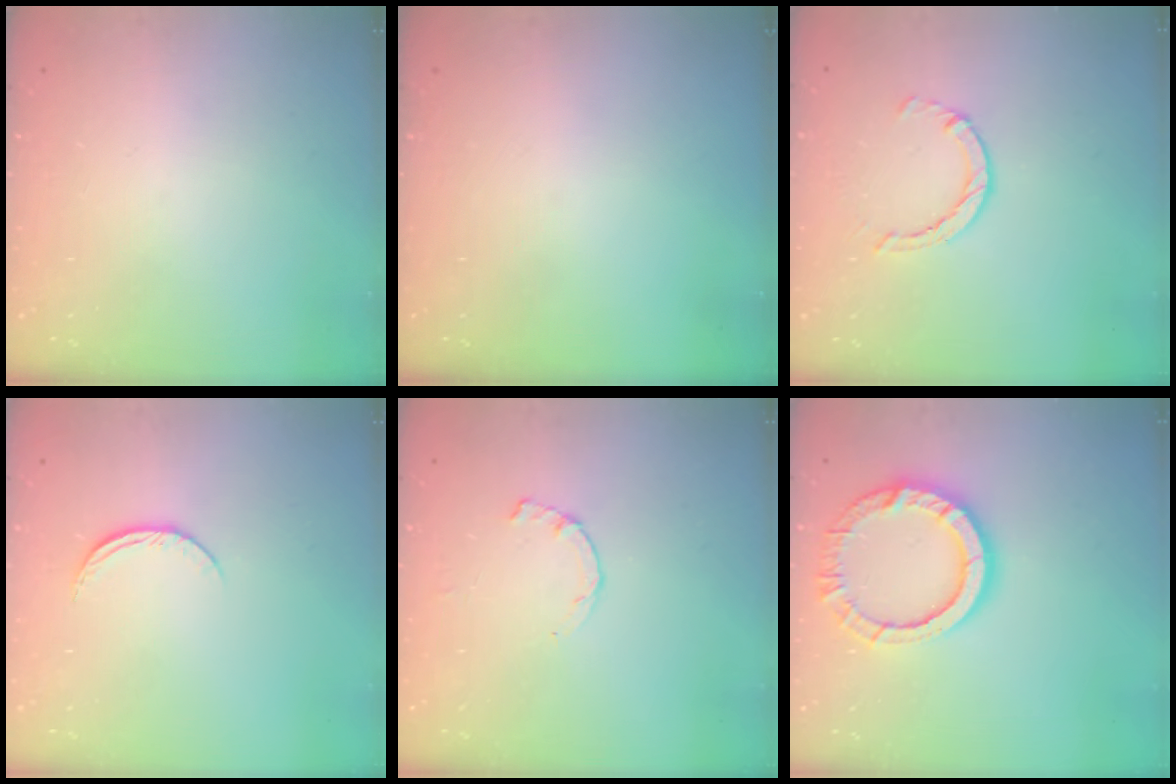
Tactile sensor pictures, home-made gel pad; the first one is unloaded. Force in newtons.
{"total": 0.0}
{"total": 2.5, "press": 2.4, "slide": 0.4}
{"total": 6.5, "press": 6.5, "slide": 0.7}
{"total": 1.2, "press": 1.1, "slide": 0.3}
{"total": 12.7, "press": 12.6, "slide": 0.9}